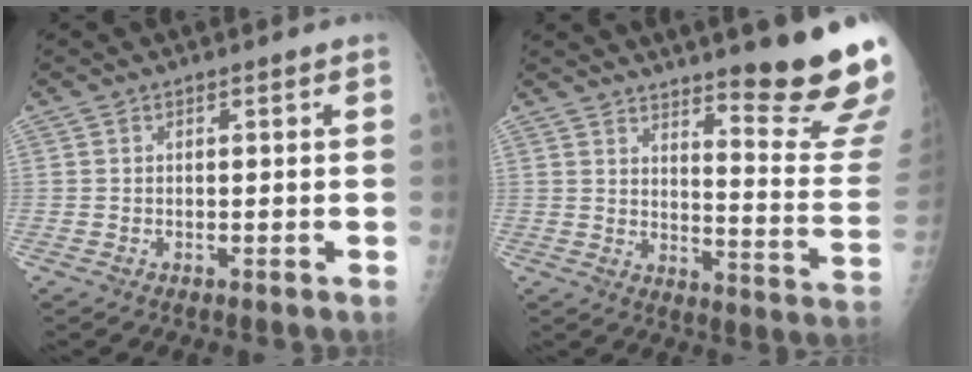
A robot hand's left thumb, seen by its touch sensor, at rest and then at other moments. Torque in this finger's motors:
{"motor_torque": [2.90, 1.95, 0.17, -0.72, 0.37]}